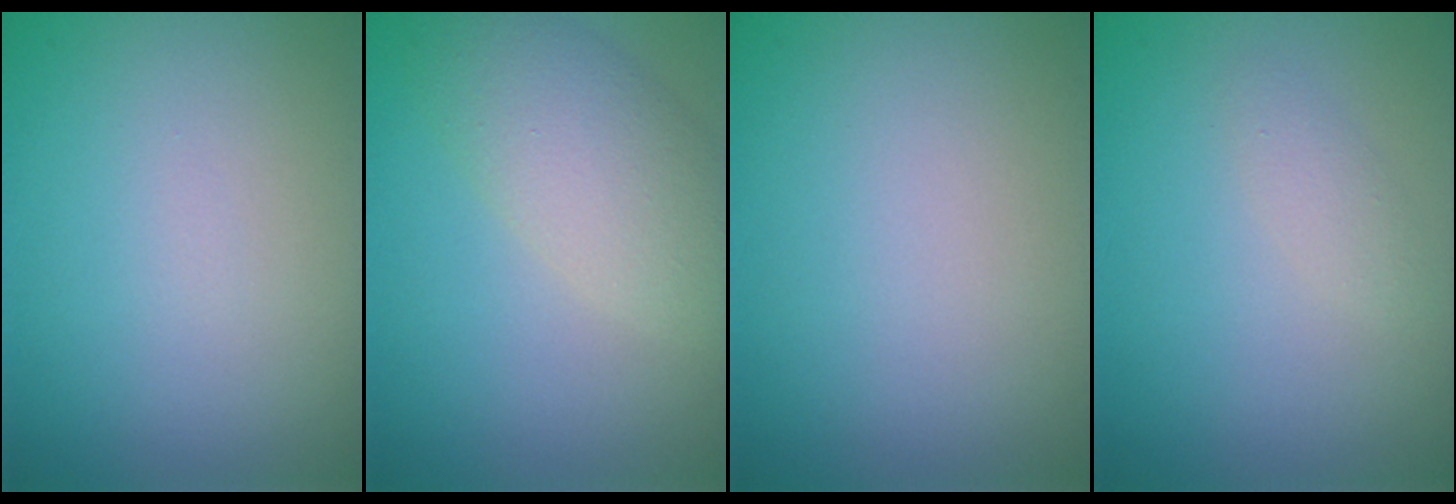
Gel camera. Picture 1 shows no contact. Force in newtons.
{"total": 5.0, "press": 5.0, "slide": 0.4}
{"total": 0.0}
{"total": 1.1, "press": 1.1, "slide": 0.1}